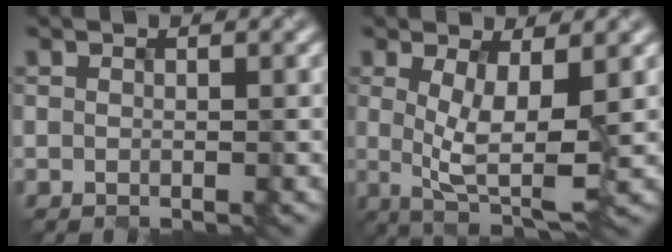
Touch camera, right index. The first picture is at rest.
{"total": 5.4, "force": [0.0, 1.7, 5.1], "torque": [-0.097, -0.013, 0.008]}